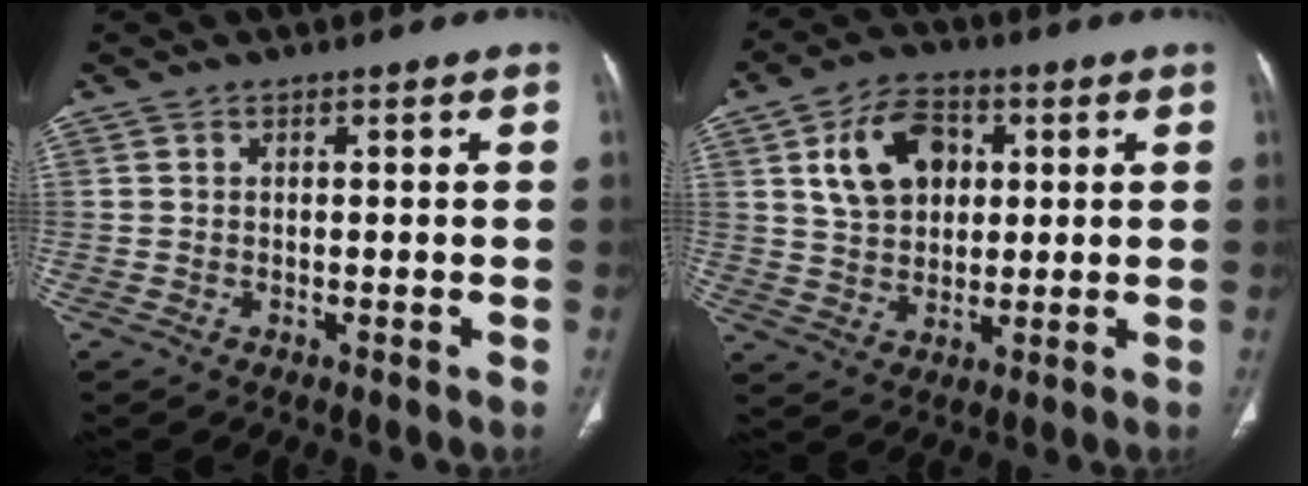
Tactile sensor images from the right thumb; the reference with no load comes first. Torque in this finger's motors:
{"motor_torque": [0.14, 0.39, 0.12, -0.04, 0.14]}